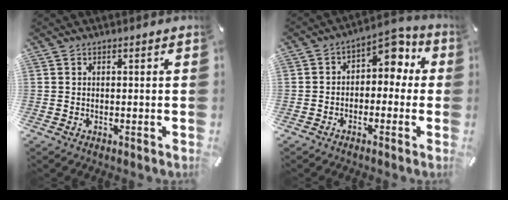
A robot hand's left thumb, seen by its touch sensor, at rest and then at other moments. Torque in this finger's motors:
{"motor_torque": [1.46, 1.47, 0.50, -0.47, 0.02]}